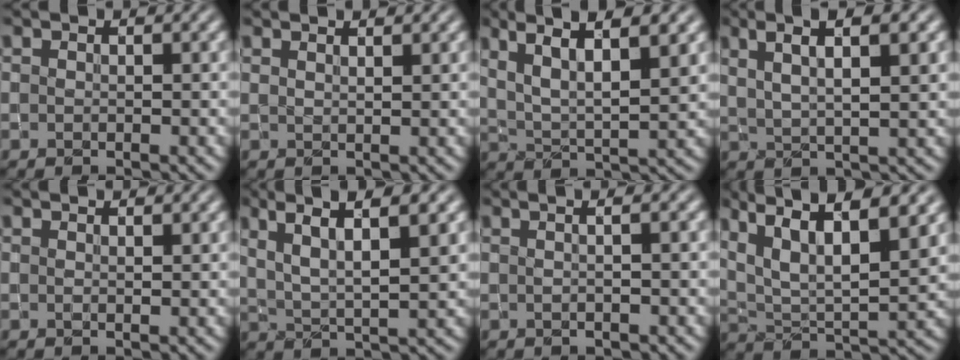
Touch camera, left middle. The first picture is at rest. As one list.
[{"total": 1.9, "force": [1.5, 0.6, 0.9], "torque": [-0.002, -0.001, 0.007]}, {"total": 6.5, "force": [3.8, 1.6, 5.1], "torque": [-0.094, 0.003, 0.075]}, {"total": 5.4, "force": [3.0, 1.3, 4.3], "torque": [-0.070, 0.008, 0.049]}, {"total": 1.0, "force": [0.9, 0.1, 0.4], "torque": [-0.010, -0.005, 0.011]}, {"total": 6.0, "force": [3.3, 1.3, 4.9], "torque": [-0.089, 0.004, 0.064]}, {"total": 4.2, "force": [1.3, 2.0, 3.4], "torque": [-0.018, 0.018, -0.017]}, {"total": 11.1, "force": [6.5, 3.7, 8.1], "torque": [-0.156, 0.019, 0.092]}]